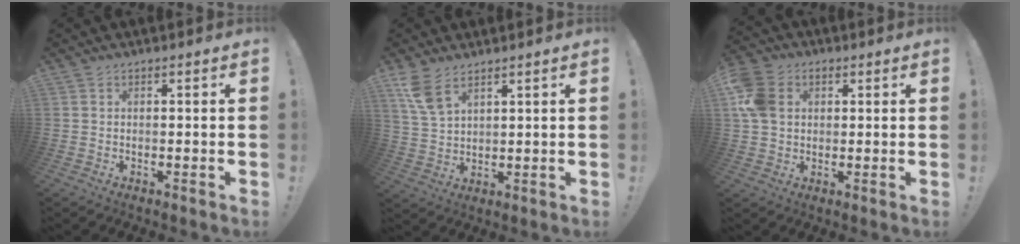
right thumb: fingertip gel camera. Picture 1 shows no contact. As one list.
[{"total": 7.3, "force": [5.0, 3.3, 4.2], "torque": [-0.076, -0.023, 0.096]}, {"total": 11.1, "force": [2.2, 8.5, 6.7], "torque": [-0.124, 0.007, 0.047]}]